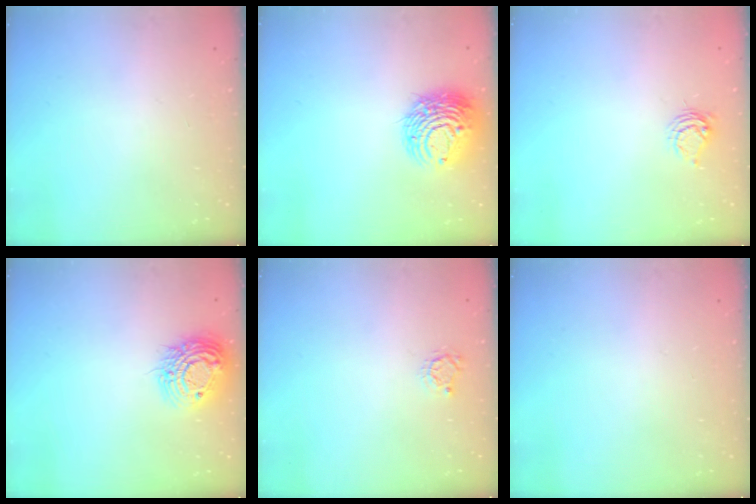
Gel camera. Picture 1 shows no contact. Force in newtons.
{"total": 11.7, "press": 11.6, "slide": 1.3}
{"total": 4.9, "press": 4.8, "slide": 0.7}
{"total": 14.4, "press": 14.4, "slide": 1.0}
{"total": 2.9, "press": 2.9, "slide": 0.4}
{"total": 0.0}